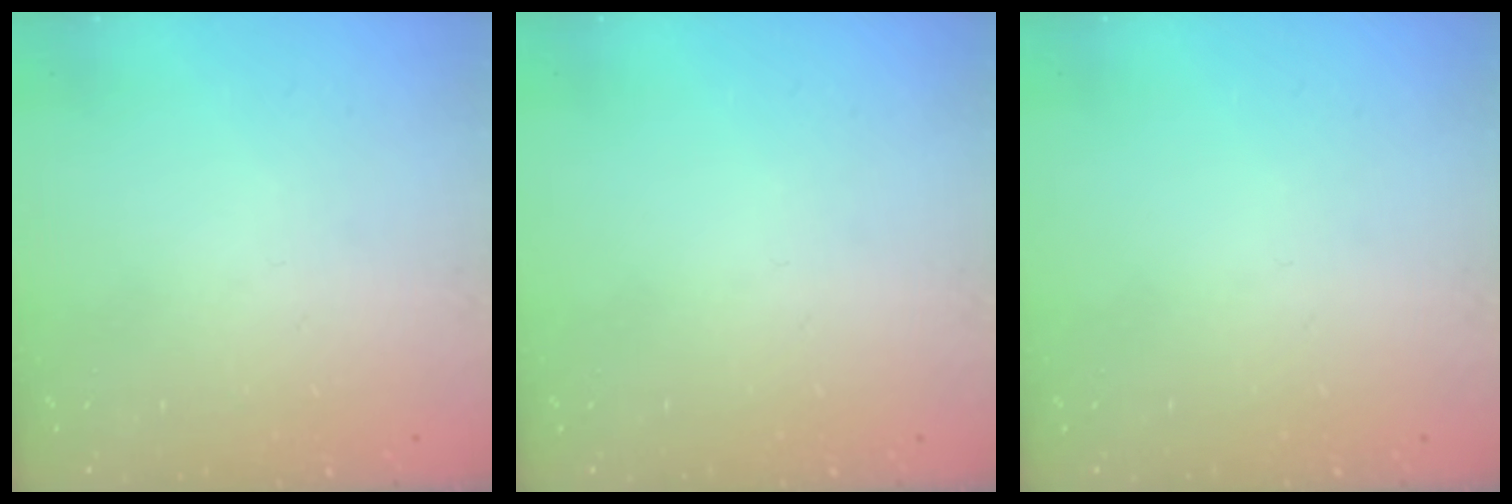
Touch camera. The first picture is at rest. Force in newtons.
{"total": 0.0}
{"total": 0.0}